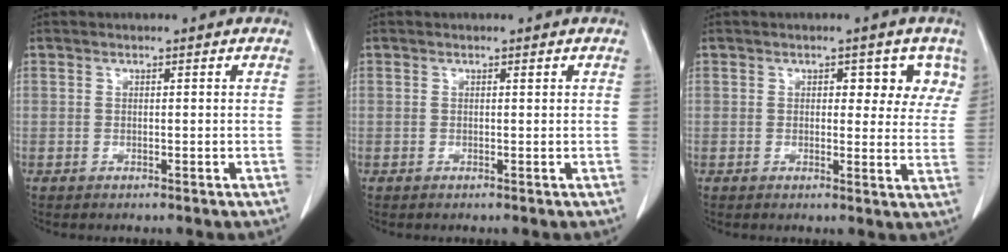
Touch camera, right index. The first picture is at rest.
{"total": 0.0}
{"total": 5.3, "force": [2.6, 3.1, 3.4], "torque": [-0.016, 0.004, 0.023]}